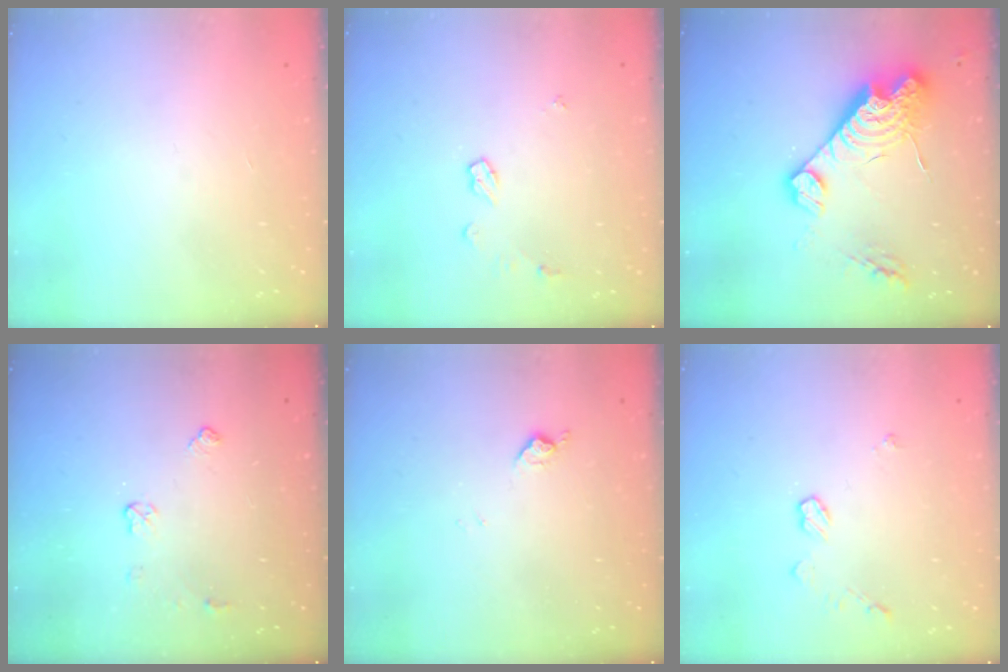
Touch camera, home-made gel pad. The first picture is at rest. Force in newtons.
{"total": 5.8, "press": 5.8, "slide": 0.5}
{"total": 17.3, "press": 17.2, "slide": 1.6}
{"total": 4.6, "press": 4.6, "slide": 0.7}
{"total": 7.7, "press": 7.7, "slide": 0.7}
{"total": 5.1, "press": 5.1, "slide": 0.1}